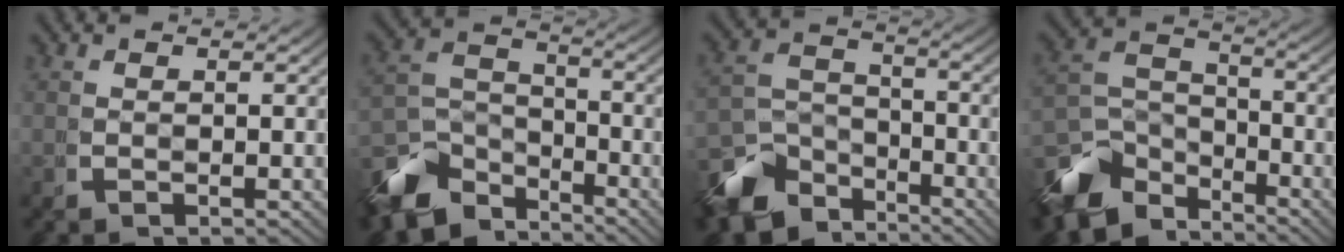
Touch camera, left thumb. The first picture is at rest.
{"total": 9.7, "force": [-5.0, 6.3, 5.4], "torque": [-0.095, -0.033, -0.079]}
{"total": 10.3, "force": [-5.5, 6.9, 5.3], "torque": [-0.081, -0.038, -0.086]}
{"total": 10.2, "force": [-4.7, 6.8, 6.0], "torque": [-0.106, -0.034, -0.073]}